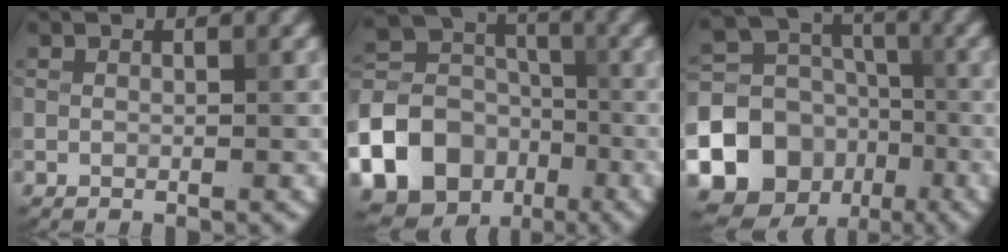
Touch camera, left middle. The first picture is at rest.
{"total": 16.4, "force": [-7.6, 13.6, 5.4], "torque": [-0.136, -0.041, -0.148]}
{"total": 16.2, "force": [-6.6, 14.0, 4.7], "torque": [-0.117, -0.041, -0.122]}